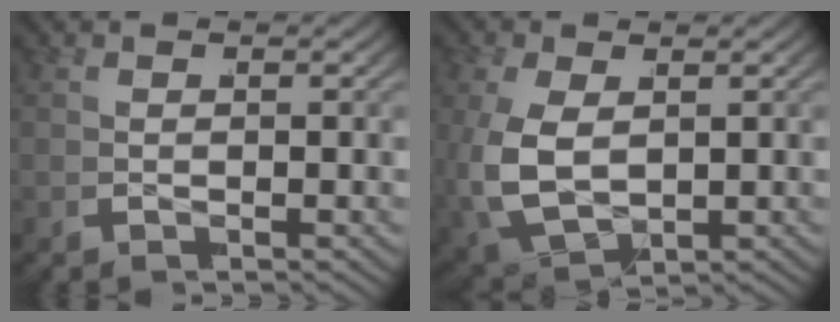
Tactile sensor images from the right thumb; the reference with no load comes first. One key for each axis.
{"total": 7.9, "fx": -0.8, "fy": 6.0, "fz": 5.1, "tx": -0.156, "ty": -0.039, "tz": 0.006}